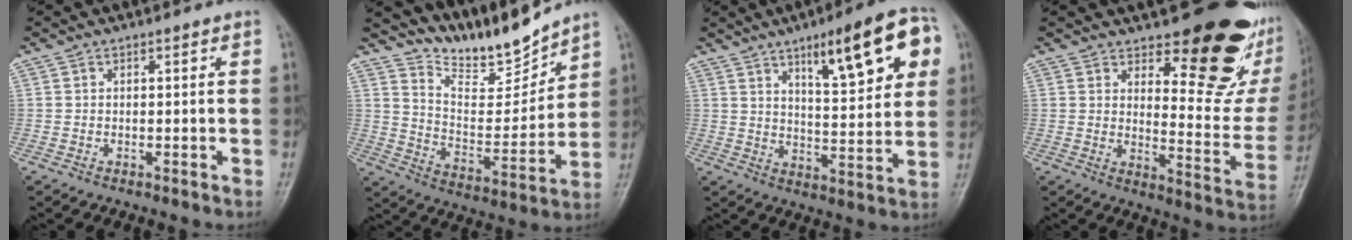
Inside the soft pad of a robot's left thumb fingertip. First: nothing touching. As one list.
[{"total": 12.7, "force": [12.0, 2.1, 3.4], "torque": [-0.025, -0.090, 0.225]}, {"total": 16.9, "force": [7.8, 4.8, 14.2], "torque": [-0.175, -0.023, 0.112]}, {"total": 20.9, "force": [12.4, 8.1, 14.8], "torque": [-0.138, -0.098, 0.170]}]